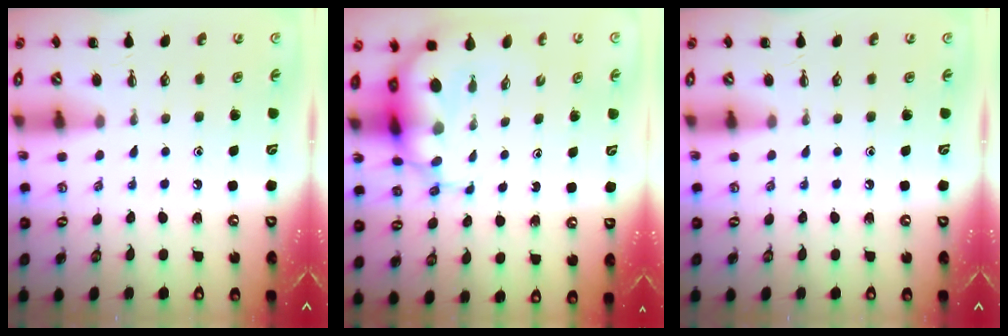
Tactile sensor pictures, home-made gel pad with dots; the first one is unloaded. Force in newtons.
{"total": 8.0, "press": 7.7, "slide": 2.0}
{"total": 0.0}